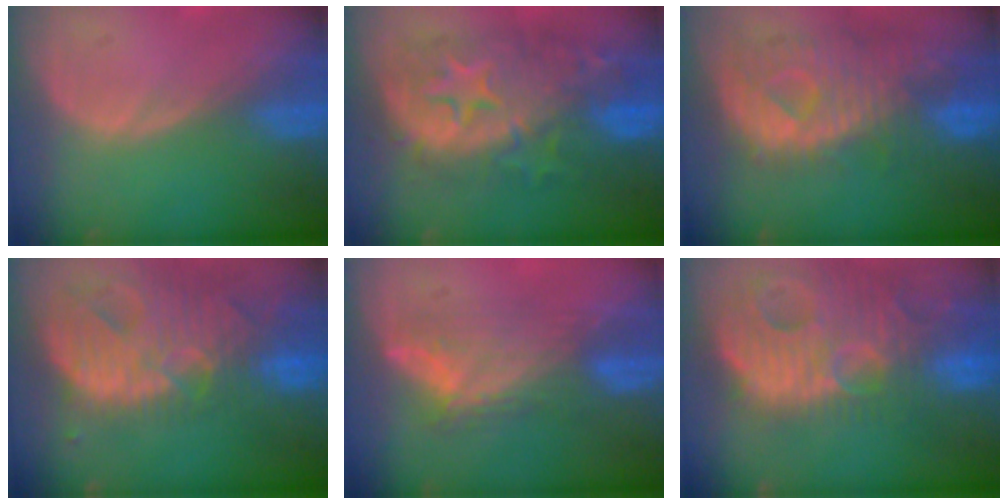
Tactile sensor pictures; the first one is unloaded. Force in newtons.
{"total": 12.5, "press": 12.5, "slide": 1.1}
{"total": 10.6, "press": 9.5, "slide": 4.6}
{"total": 13.8, "press": 11.7, "slide": 7.4}
{"total": 7.0, "press": 6.7, "slide": 1.9}
{"total": 14.8, "press": 12.9, "slide": 7.4}